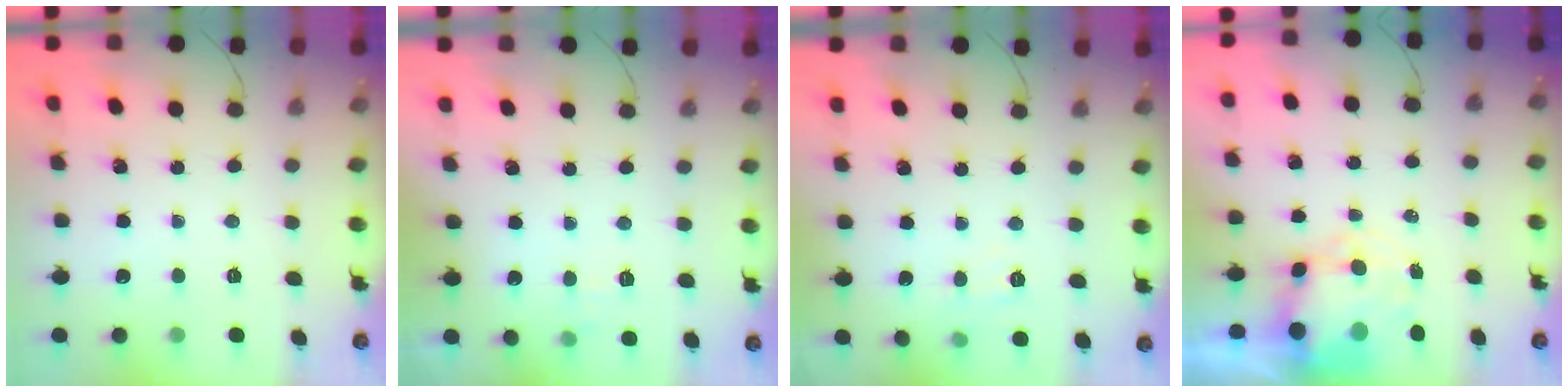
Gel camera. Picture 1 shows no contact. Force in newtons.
{"total": 6.0, "press": 5.8, "slide": 1.5}
{"total": 4.2, "press": 4.0, "slide": 1.3}
{"total": 6.9, "press": 6.6, "slide": 1.8}